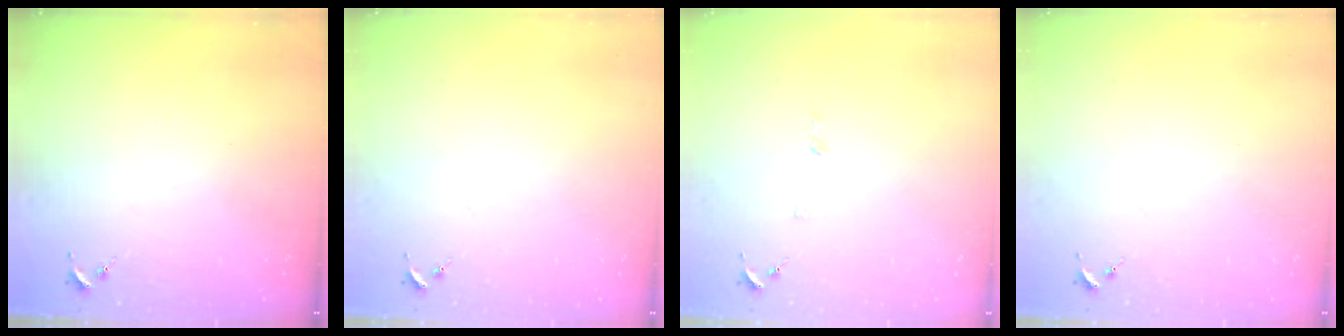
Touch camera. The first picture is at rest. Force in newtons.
{"total": 0.0}
{"total": 3.0, "press": 3.0, "slide": 0.2}
{"total": 0.0}